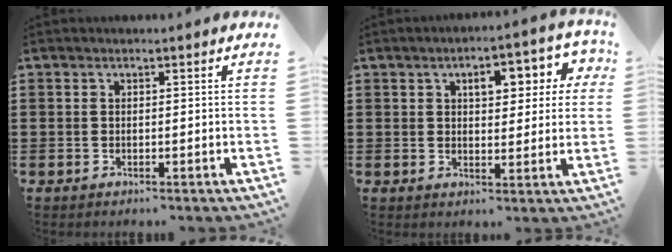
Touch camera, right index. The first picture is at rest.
{"total": 6.2, "force": [2.4, 3.2, 4.7], "torque": [-0.064, -0.001, 0.029]}